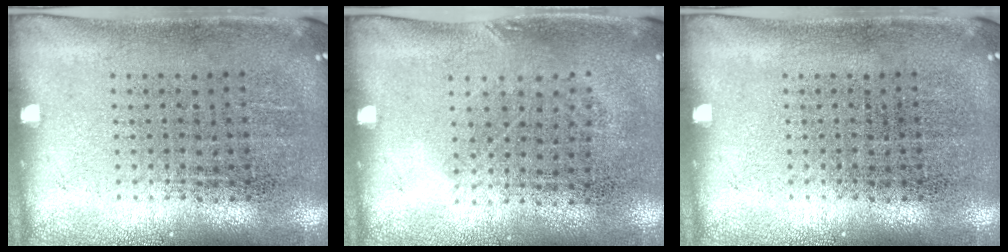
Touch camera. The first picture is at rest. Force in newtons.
{"total": 0.8, "press": 0.6, "slide": 0.5}
{"total": 0.0}